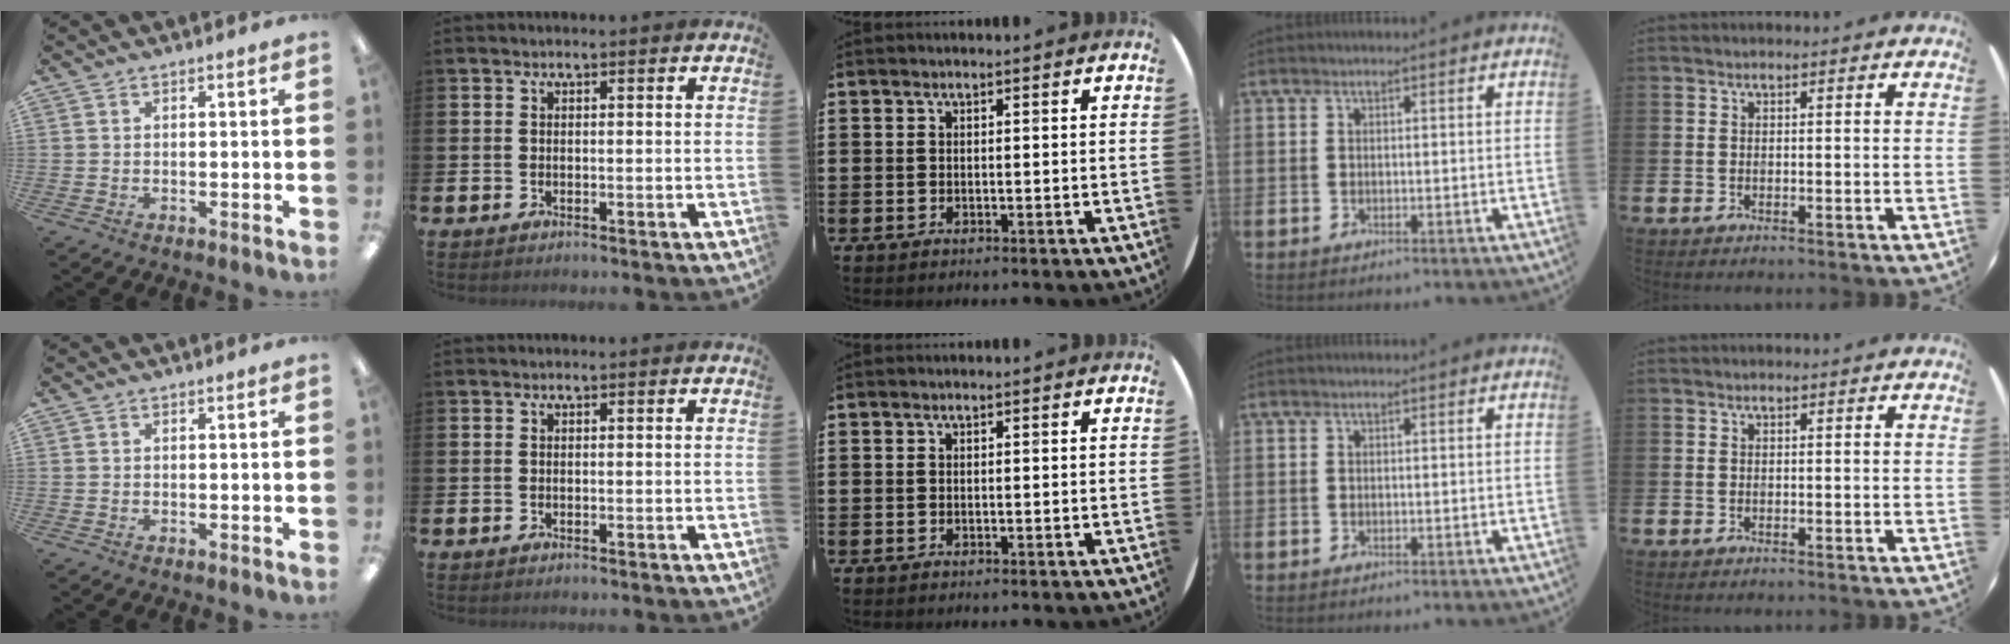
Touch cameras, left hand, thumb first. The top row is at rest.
{}